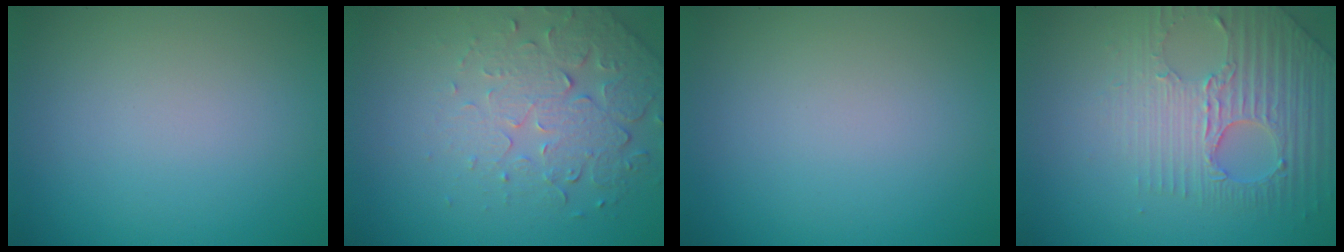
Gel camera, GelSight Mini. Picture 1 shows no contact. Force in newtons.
{"total": 5.0, "press": 3.4, "slide": 3.7}
{"total": 0.0}
{"total": 3.9, "press": 3.8, "slide": 1.1}